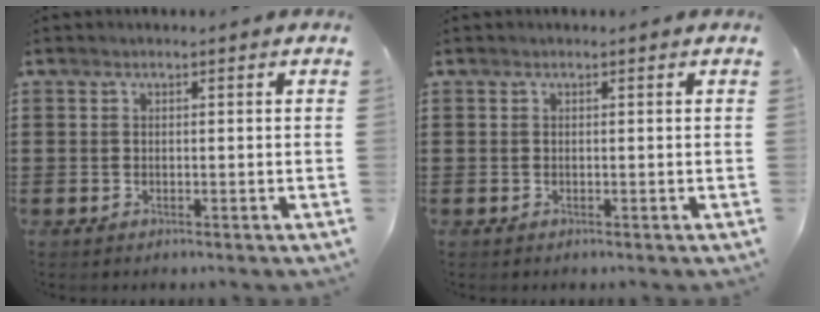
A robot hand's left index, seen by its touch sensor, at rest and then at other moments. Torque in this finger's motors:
{"motor_torque": [-0.01, 0.00, 0.00, 0.00]}